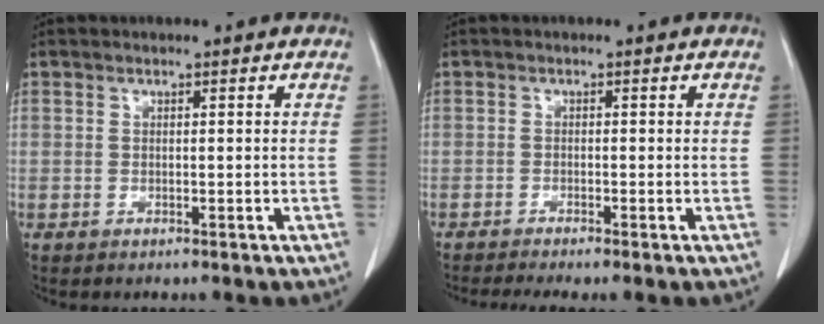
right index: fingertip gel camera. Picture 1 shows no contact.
{"total": 3.6, "force": [-2.8, 0.0, 2.2], "torque": [-0.032, -0.007, -0.048]}